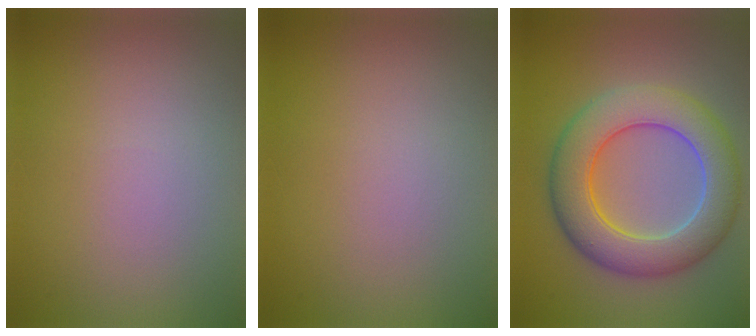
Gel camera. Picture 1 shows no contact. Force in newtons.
{"total": 0.0}
{"total": 8.1, "press": 8.1, "slide": 0.4}